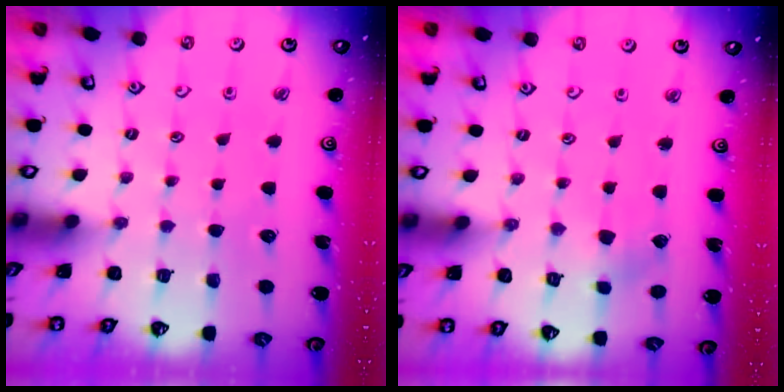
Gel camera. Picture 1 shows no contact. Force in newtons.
{"total": 2.3, "press": 2.3, "slide": 0.4}